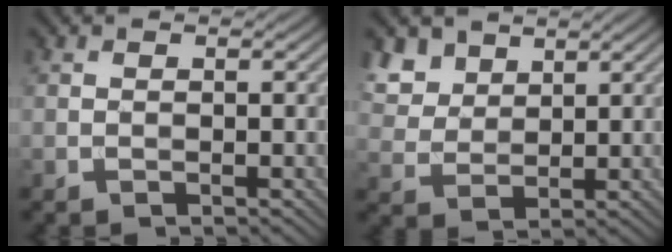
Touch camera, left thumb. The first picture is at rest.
{"total": 5.6, "force": [3.8, 3.3, 2.4], "torque": [-0.072, -0.004, 0.085]}